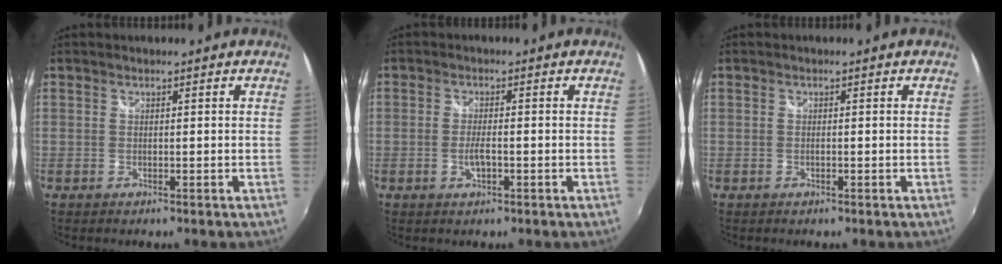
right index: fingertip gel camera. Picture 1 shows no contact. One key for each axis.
{"total": 3.0, "fx": -1.1, "fy": 0.9, "fz": 2.6, "tx": -0.054, "ty": -0.003, "tz": -0.021}
{"total": 0.6, "fx": -0.4, "fy": 0.2, "fz": 0.5, "tx": -0.011, "ty": -0.001, "tz": -0.007}